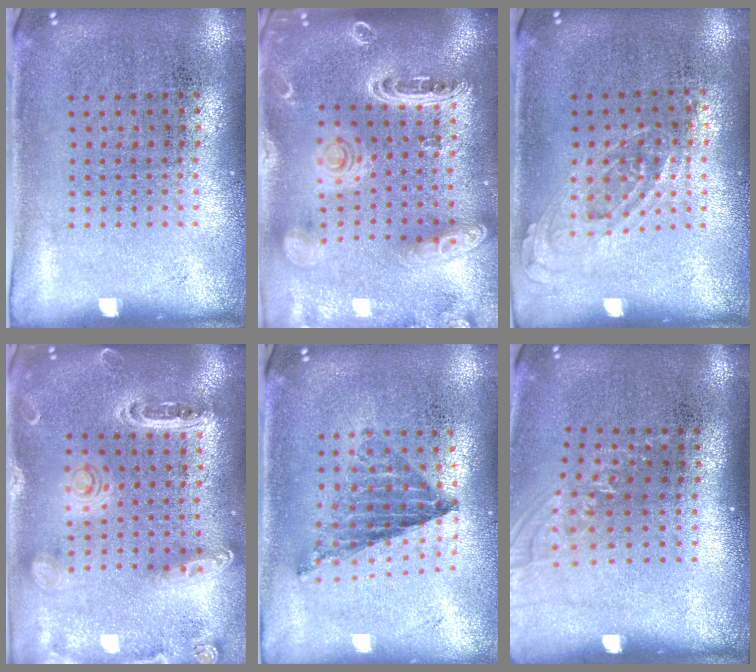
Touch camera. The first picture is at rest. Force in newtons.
{"total": 2.6, "press": 2.3, "slide": 1.1}
{"total": 0.7, "press": 0.7, "slide": 0.3}
{"total": 1.3, "press": 1.3, "slide": 0.1}
{"total": 0.9, "press": 0.9, "slide": 0.0}
{"total": 1.1, "press": 0.9, "slide": 0.5}